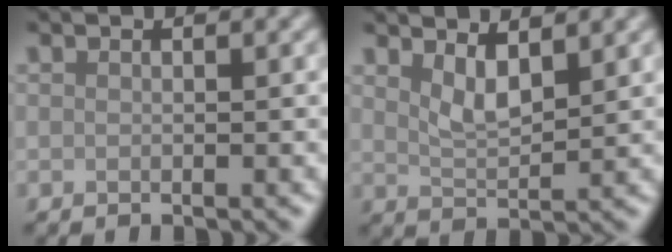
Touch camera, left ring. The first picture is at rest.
{"total": 2.7, "force": [1.7, 0.8, 1.9], "torque": [-0.037, -0.010, 0.036]}